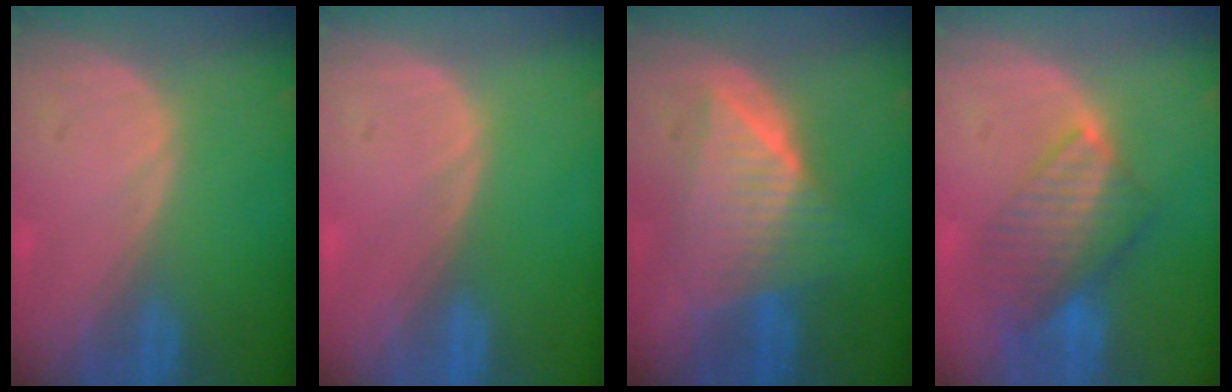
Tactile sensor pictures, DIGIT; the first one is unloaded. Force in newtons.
{"total": 0.0}
{"total": 7.7, "press": 7.7, "slide": 0.3}
{"total": 8.1, "press": 7.1, "slide": 4.0}